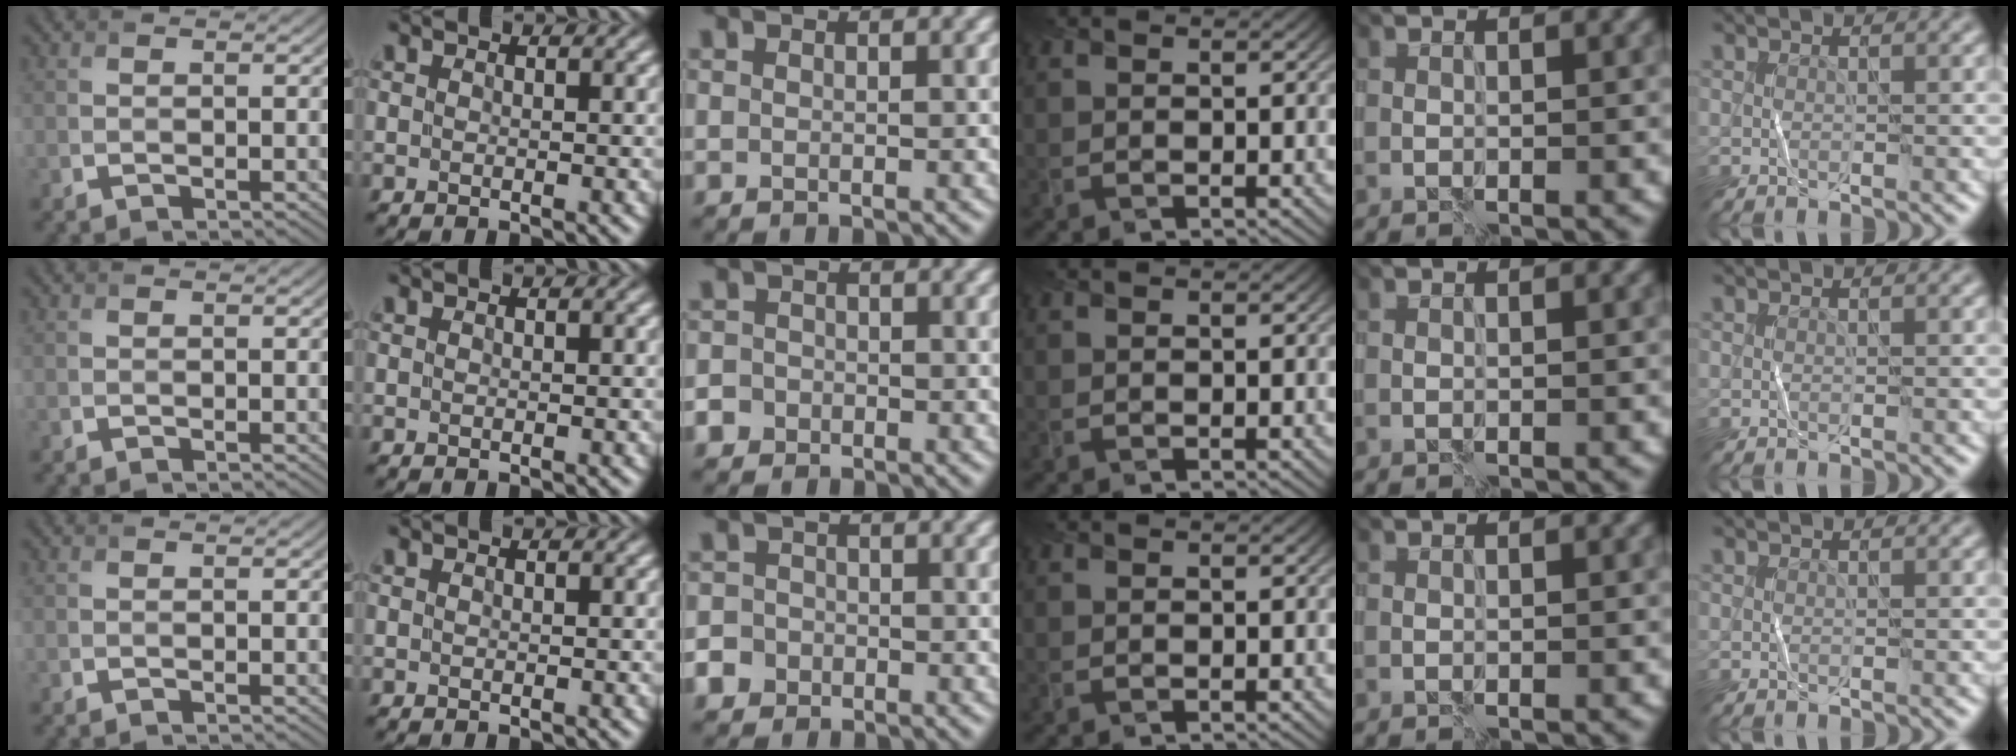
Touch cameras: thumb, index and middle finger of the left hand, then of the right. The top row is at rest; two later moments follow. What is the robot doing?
{"motion": "fold", "object": "coffee filter"}